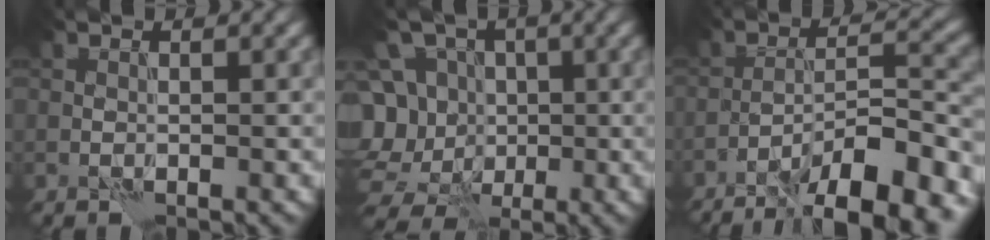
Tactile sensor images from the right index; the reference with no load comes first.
{"total": 11.2, "force": [-0.6, 10.1, 4.7], "torque": [-0.112, 0.026, -0.033]}
{"total": 12.1, "force": [-8.6, 2.9, 8.0], "torque": [-0.121, 0.012, -0.136]}